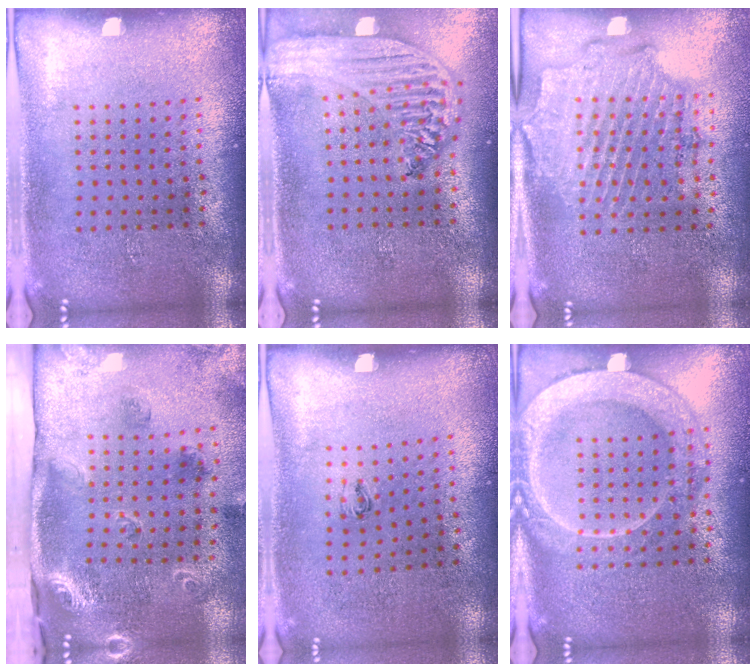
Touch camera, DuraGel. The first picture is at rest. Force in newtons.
{"total": 2.9, "press": 2.3, "slide": 1.7}
{"total": 1.8, "press": 1.7, "slide": 0.7}
{"total": 2.1, "press": 1.8, "slide": 1.1}
{"total": 0.5, "press": 0.2, "slide": 0.5}
{"total": 2.1, "press": 2.1, "slide": 0.2}